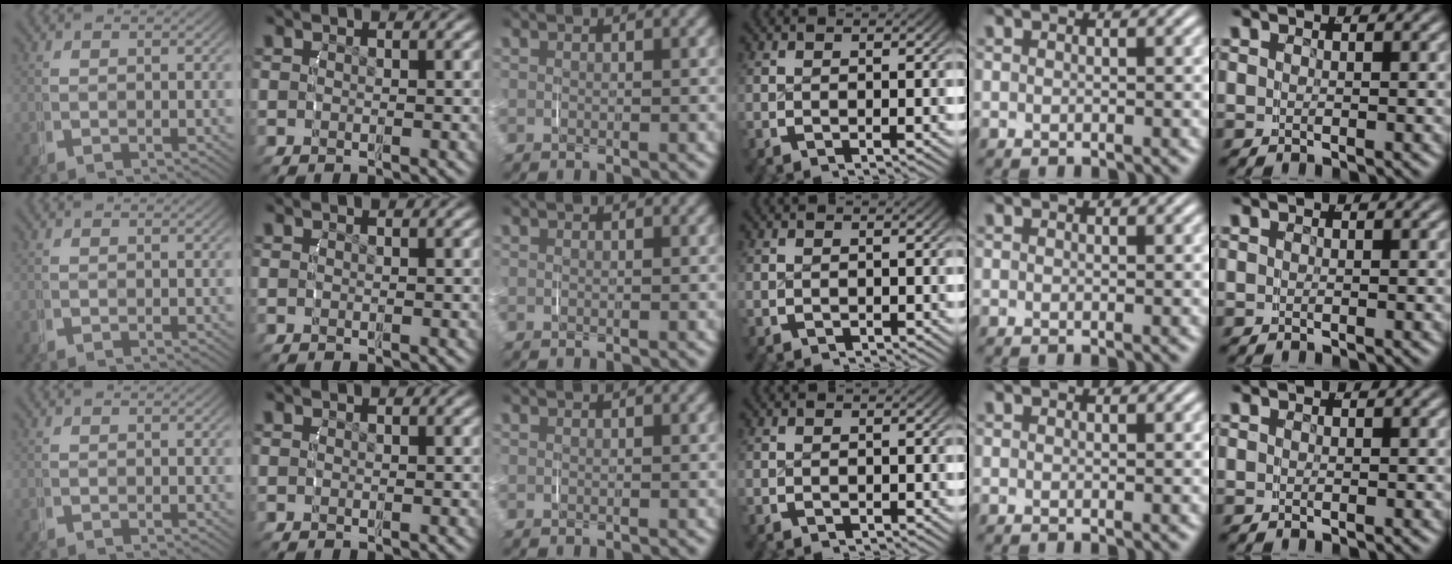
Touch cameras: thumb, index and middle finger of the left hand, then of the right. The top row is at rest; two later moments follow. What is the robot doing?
{"motion": "grasp_and_lifting", "object": "router"}